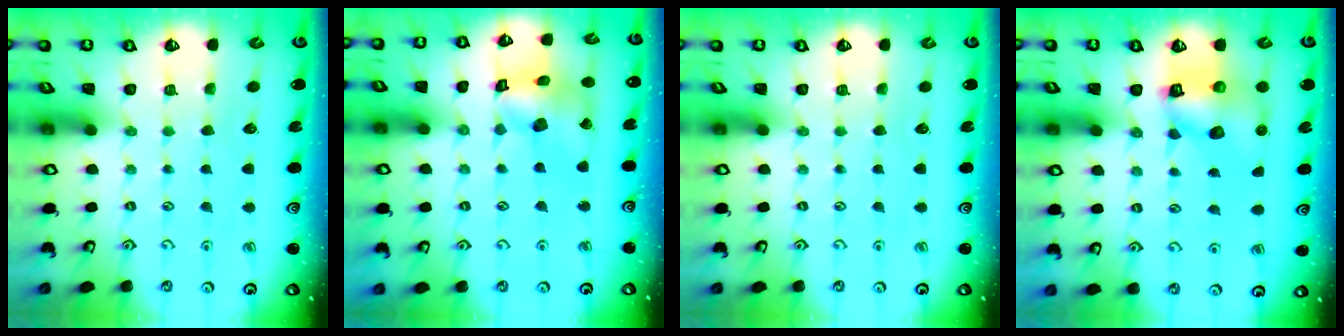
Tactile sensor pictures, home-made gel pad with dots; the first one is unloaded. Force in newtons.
{"total": 13.9, "press": 13.8, "slide": 1.8}
{"total": 0.0}
{"total": 10.6, "press": 10.4, "slide": 1.8}